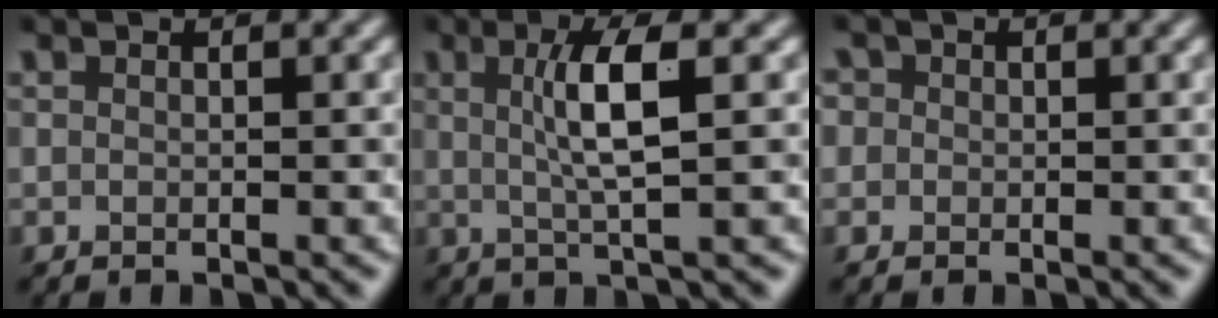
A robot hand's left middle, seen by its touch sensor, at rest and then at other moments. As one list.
[{"total": 4.3, "force": [0.7, 0.9, 4.1], "torque": [-0.077, 0.003, 0.011]}, {"total": 2.8, "force": [1.1, 2.4, 1.0], "torque": [-0.006, 0.016, -0.003]}]